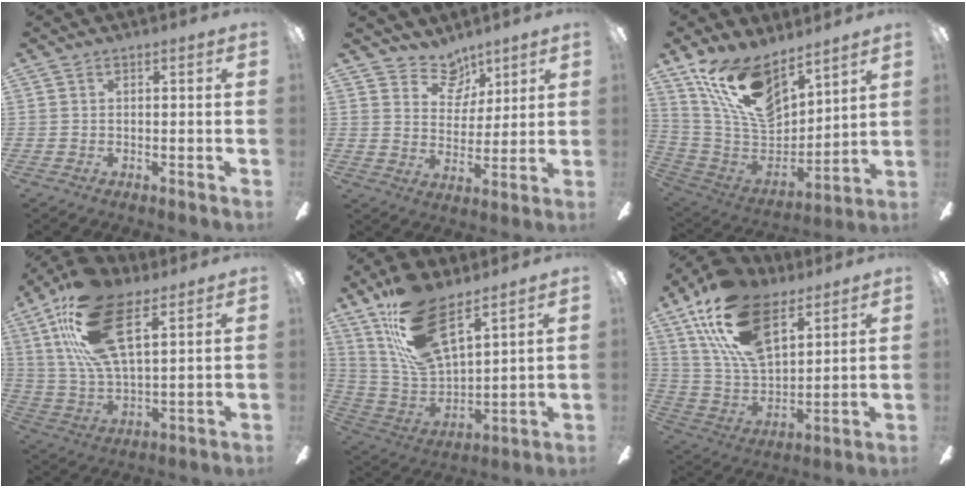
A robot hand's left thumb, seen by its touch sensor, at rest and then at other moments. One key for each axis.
{"total": 8.7, "fx": 6.7, "fy": 5.2, "fz": 1.6, "tx": -0.022, "ty": -0.048, "tz": 0.127}
{"total": 17.8, "fx": 12.1, "fy": 8.5, "fz": 9.8, "tx": -0.208, "ty": -0.073, "tz": 0.225}
{"total": 21.9, "fx": 11.9, "fy": 9.2, "fz": 15.9, "tx": -0.321, "ty": -0.028, "tz": 0.205}
{"total": 20.0, "fx": 13.3, "fy": 8.1, "fz": 12.6, "tx": -0.260, "ty": -0.073, "tz": 0.240}
{"total": 22.1, "fx": 12.5, "fy": 11.5, "fz": 14.1, "tx": -0.286, "ty": -0.048, "tz": 0.226}